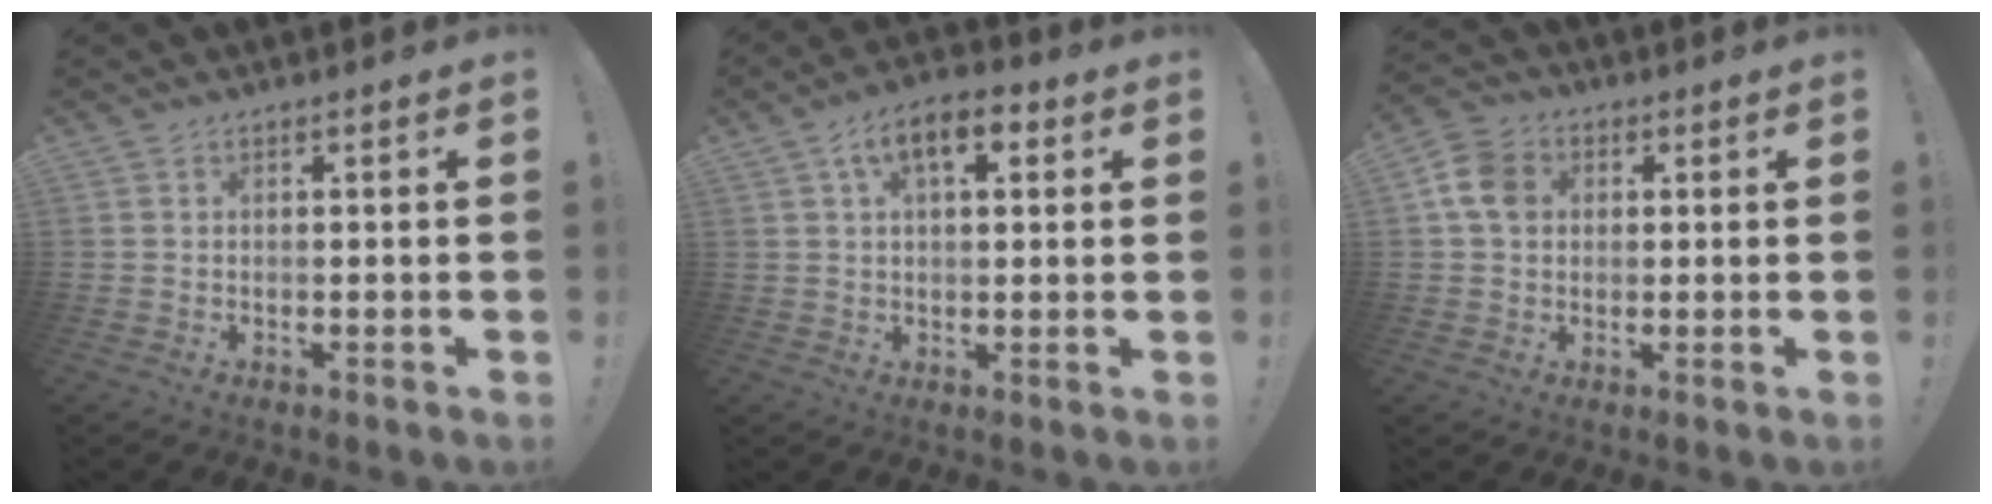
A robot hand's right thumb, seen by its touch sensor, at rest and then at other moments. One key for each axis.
{"total": 8.8, "fx": 3.4, "fy": 4.4, "fz": 6.9, "tx": -0.103, "ty": 0.004, "tz": 0.057}
{"total": 9.4, "fx": 2.2, "fy": 7.7, "fz": 5.0, "tx": -0.077, "ty": 0.005, "tz": 0.046}